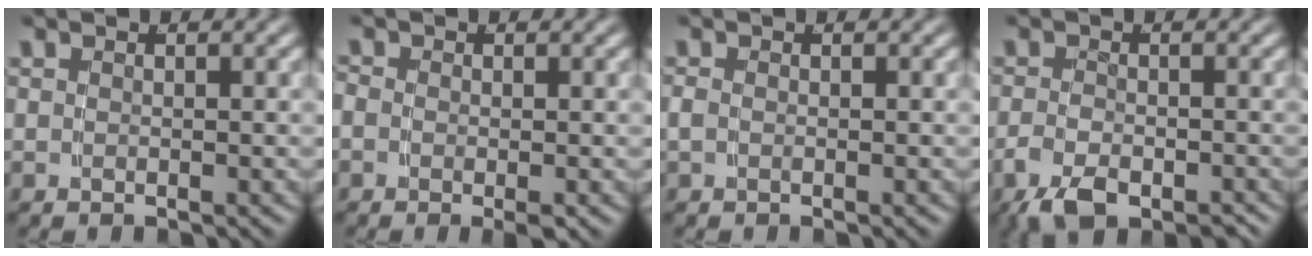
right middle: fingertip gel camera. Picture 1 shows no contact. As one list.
[{"total": 1.7, "force": [-0.6, 1.0, 1.2], "torque": [-0.026, -0.006, -0.011]}, {"total": 0.9, "force": [-0.3, 0.5, 0.6], "torque": [-0.017, -0.003, -0.003]}, {"total": 4.5, "force": [-2.8, 2.1, 2.8], "torque": [-0.055, -0.023, -0.034]}]